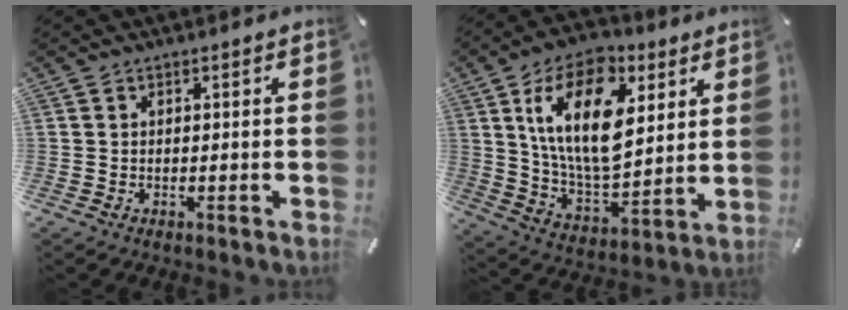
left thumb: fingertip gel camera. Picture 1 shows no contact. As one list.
[{"total": 20.4, "force": [7.9, 11.5, 14.9], "torque": [-0.290, -0.024, 0.132]}]